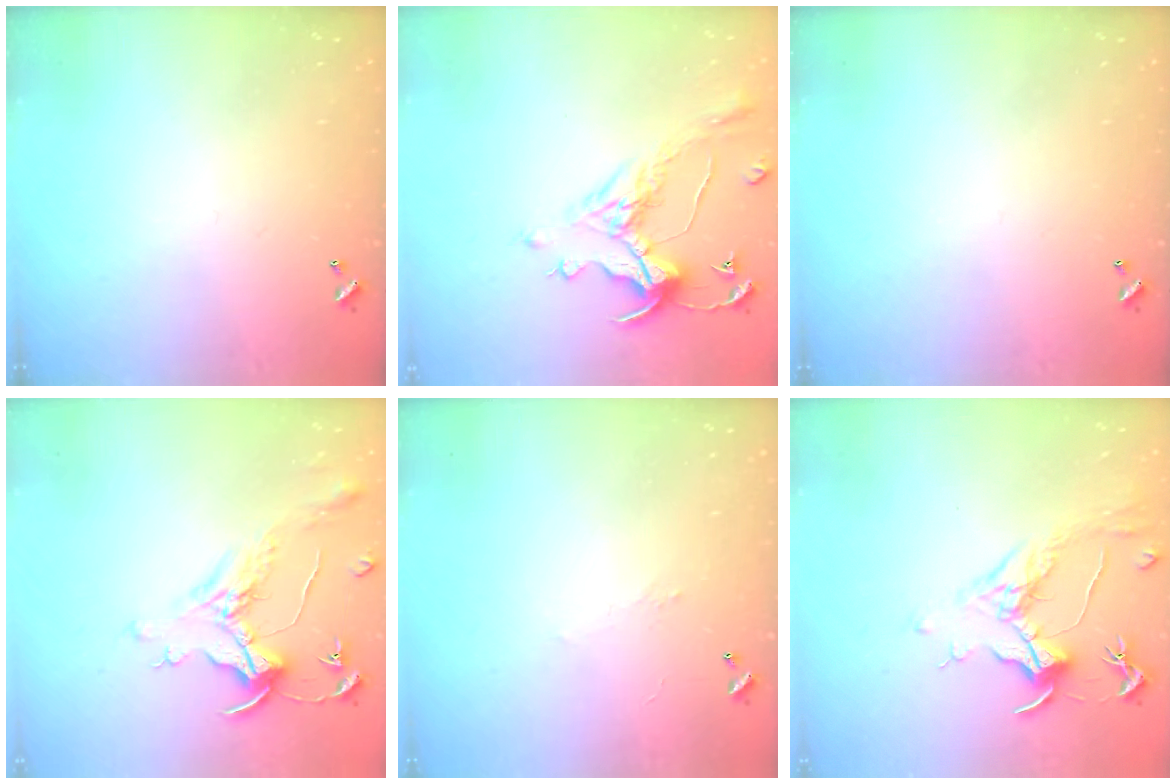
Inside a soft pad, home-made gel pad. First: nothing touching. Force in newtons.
{"total": 1.0, "press": 0.2, "slide": 1.0}
{"total": 0.0}
{"total": 1.6, "press": 1.4, "slide": 0.7}
{"total": 2.0, "press": 1.9, "slide": 0.7}
{"total": 1.7, "press": 1.5, "slide": 0.7}